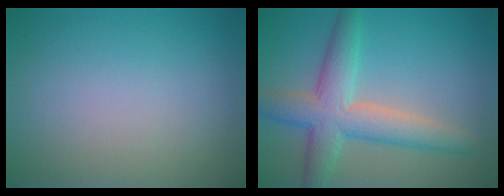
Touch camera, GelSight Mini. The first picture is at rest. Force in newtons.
{"total": 6.0, "press": 6.0, "slide": 0.5}